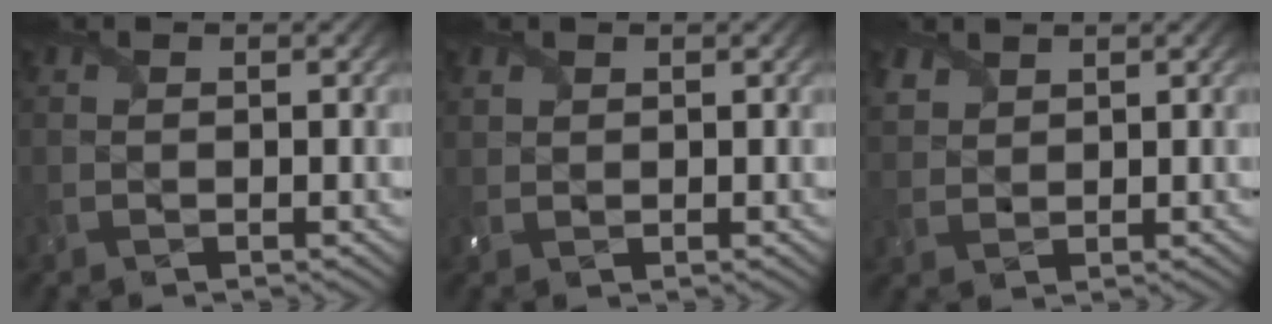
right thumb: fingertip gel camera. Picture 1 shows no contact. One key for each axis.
{"total": 1.2, "fx": 0.8, "fy": 0.8, "fz": 0.2, "tx": -0.009, "ty": 0.000, "tz": 0.021}
{"total": 2.6, "fx": 2.0, "fy": 1.5, "fz": 0.8, "tx": -0.028, "ty": 0.002, "tz": 0.047}